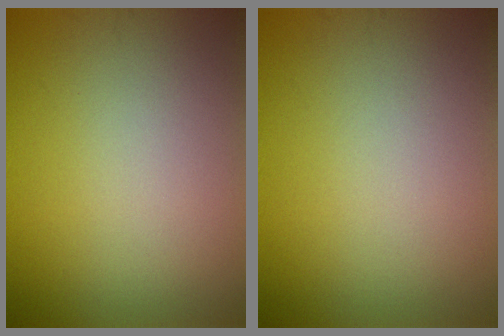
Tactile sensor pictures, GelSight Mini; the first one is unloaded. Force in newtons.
{"total": 0.0}